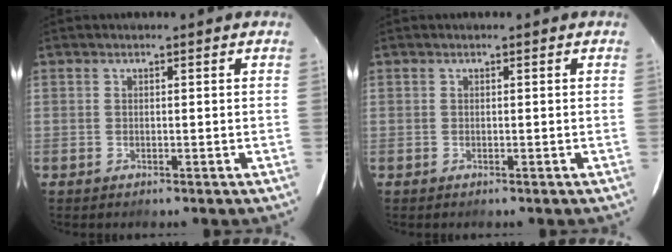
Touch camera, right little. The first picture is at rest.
{"total": 0.0}